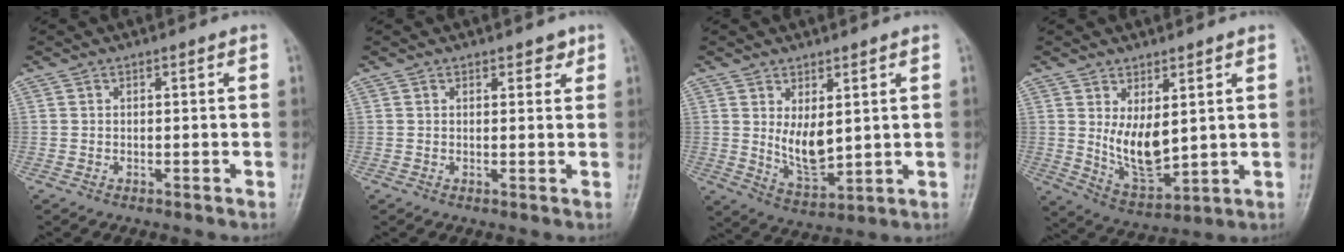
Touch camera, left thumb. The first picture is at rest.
{"total": 1.9, "force": [1.2, 1.1, 0.9], "torque": [0.004, -0.005, 0.012]}
{"total": 7.3, "force": [1.6, 3.7, 6.1], "torque": [-0.093, -0.028, 0.046]}
{"total": 9.0, "force": [1.9, 4.5, 7.6], "torque": [-0.117, -0.030, 0.055]}